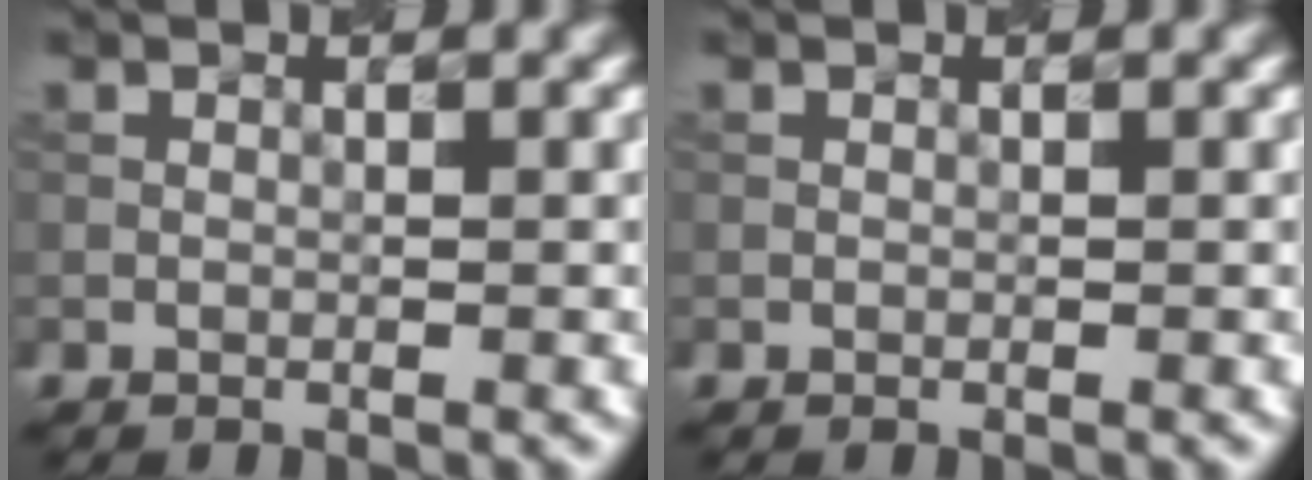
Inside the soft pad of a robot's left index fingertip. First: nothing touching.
{"total": 0.0}